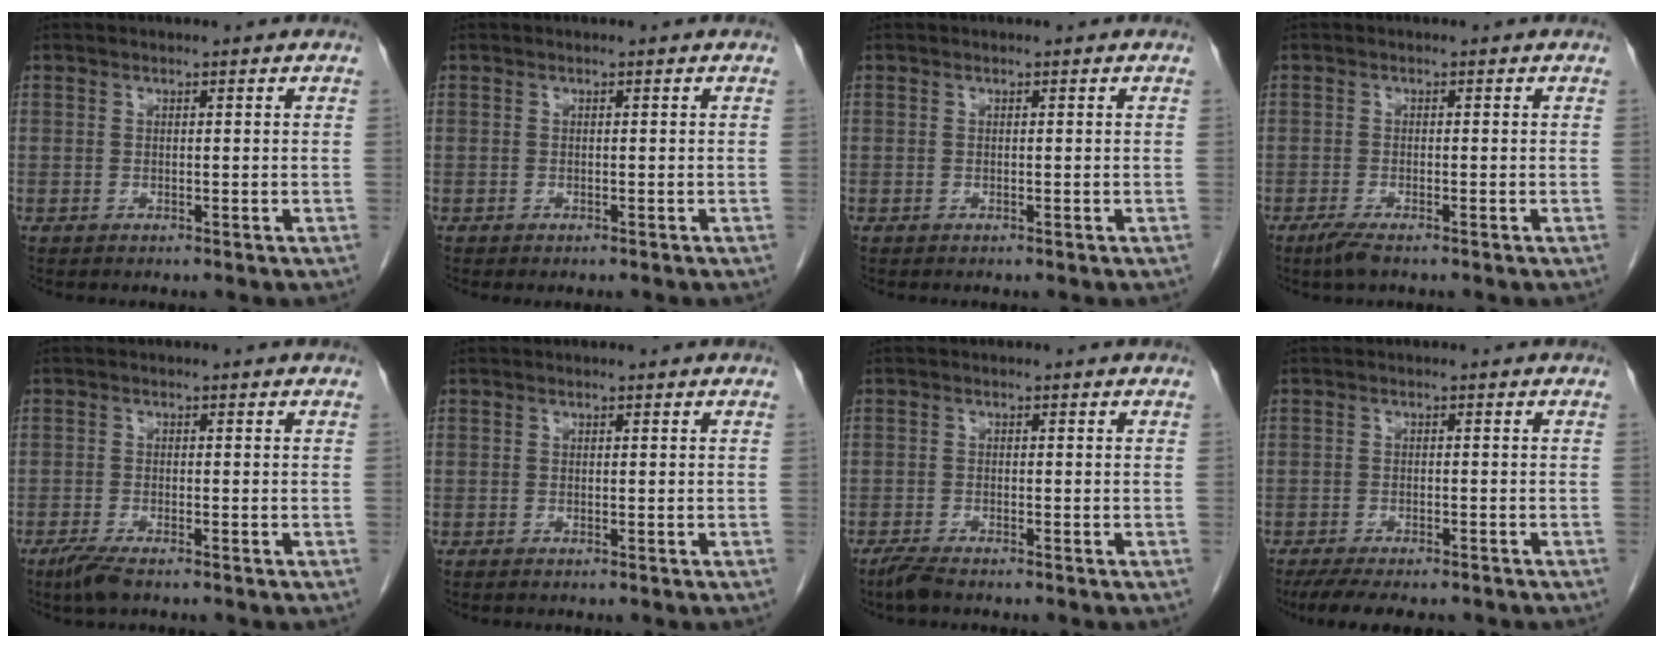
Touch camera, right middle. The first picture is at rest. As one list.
[{"total": 0.6, "force": [-0.6, 0.2, 0.2], "torque": [-0.008, -0.002, -0.009]}, {"total": 0.0}, {"total": 2.5, "force": [-1.8, 0.3, 1.7], "torque": [-0.041, -0.007, -0.036]}, {"total": 3.5, "force": [-2.6, 0.6, 2.3], "torque": [-0.051, -0.008, -0.048]}, {"total": 0.0}, {"total": 2.3, "force": [-2.0, 0.3, 1.2], "torque": [-0.034, -0.007, -0.039]}, {"total": 9.8, "force": [-8.1, 2.7, 4.7], "torque": [-0.067, -0.008, -0.116]}]